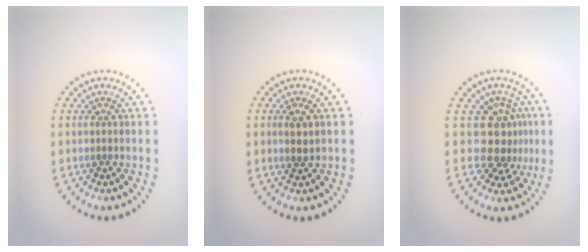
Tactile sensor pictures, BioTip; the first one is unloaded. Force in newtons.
{"total": 1.0, "press": 0.9, "slide": 0.4}
{"total": 3.5, "press": 2.6, "slide": 2.3}